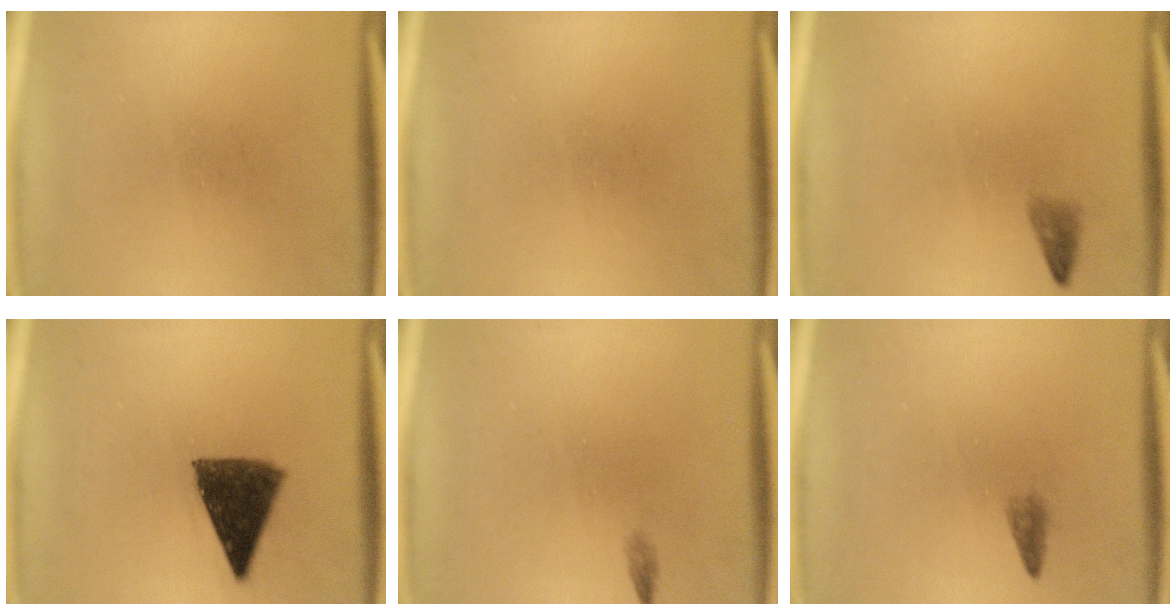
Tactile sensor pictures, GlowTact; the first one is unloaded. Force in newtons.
{"total": 0.0}
{"total": 1.2}
{"total": 10.4}
{"total": 0.6}
{"total": 1.1}